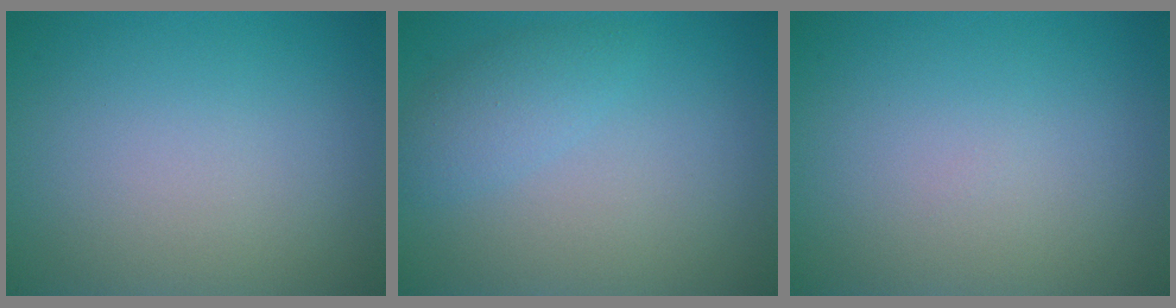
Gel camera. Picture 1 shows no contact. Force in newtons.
{"total": 2.2, "press": 2.2, "slide": 0.2}
{"total": 0.0}